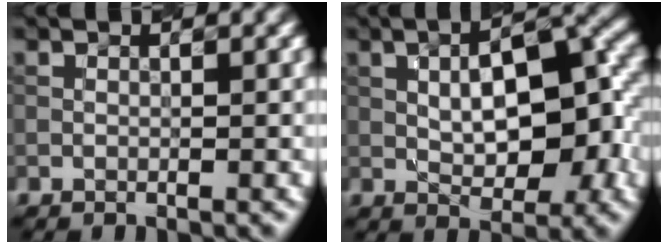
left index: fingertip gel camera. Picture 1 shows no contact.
{"total": 8.5, "force": [0.4, 3.8, 7.6], "torque": [-0.104, 0.013, 0.005]}